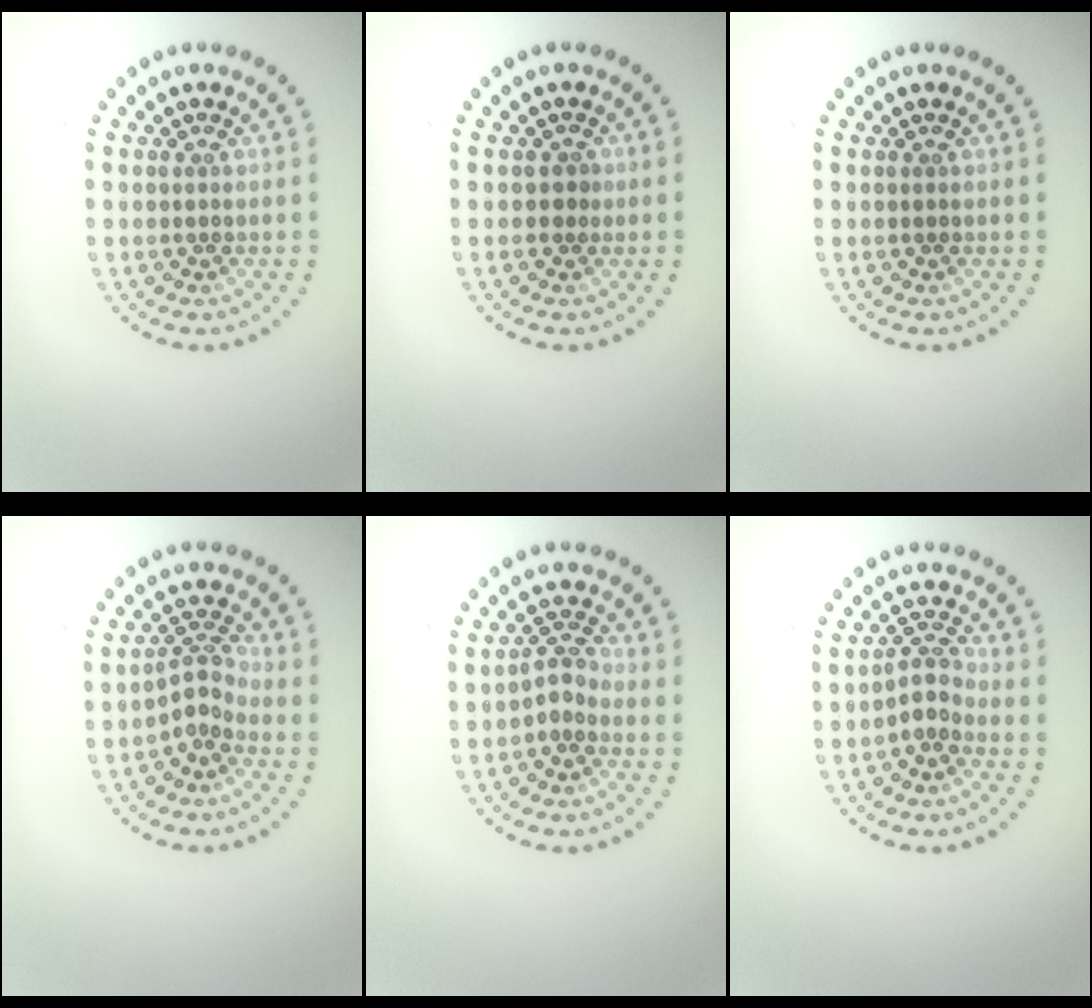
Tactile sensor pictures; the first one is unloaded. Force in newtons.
{"total": 0.7, "press": 0.5, "slide": 0.5}
{"total": 0.0}
{"total": 2.2, "press": 1.5, "slide": 1.7}
{"total": 1.8, "press": 1.4, "slide": 1.1}
{"total": 2.0, "press": 1.5, "slide": 1.2}